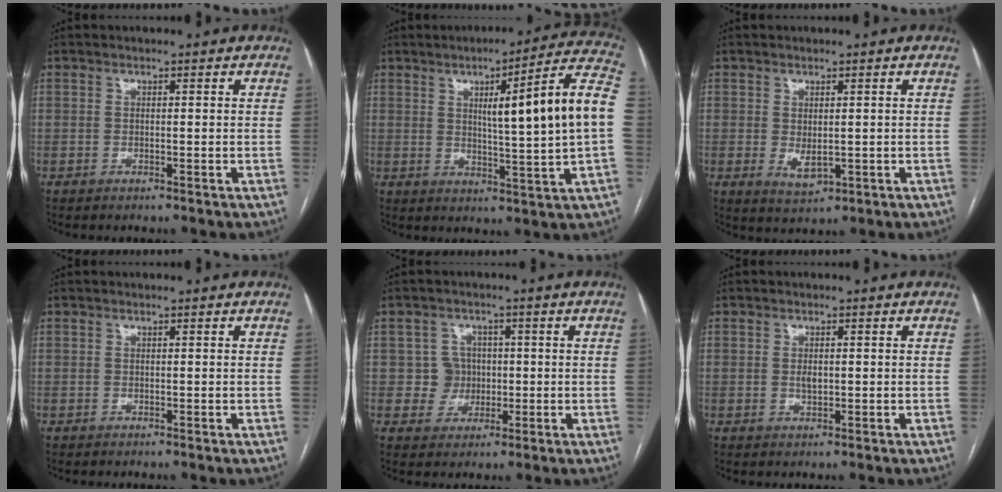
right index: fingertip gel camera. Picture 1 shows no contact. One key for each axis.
{"total": 16.0, "fx": 2.0, "fy": -0.9, "fz": 15.8, "tx": -0.218, "ty": 0.014, "tz": 0.025}
{"total": 3.3, "fx": -0.3, "fy": 1.6, "fz": 2.8, "tx": -0.048, "ty": -0.010, "tz": 0.006}
{"total": 0.0}
{"total": 4.3, "fx": 0.0, "fy": 4.3, "fz": 0.4, "tx": 0.004, "ty": 0.016, "tz": 0.005}
{"total": 1.5, "fx": 0.1, "fy": 0.8, "fz": 1.3, "tx": -0.022, "ty": 0.000, "tz": 0.002}